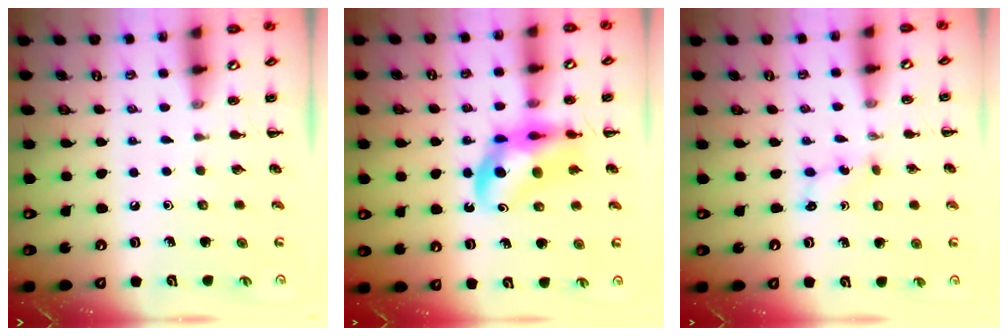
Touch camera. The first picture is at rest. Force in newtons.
{"total": 12.1, "press": 11.6, "slide": 3.4}
{"total": 2.8, "press": 2.6, "slide": 1.0}